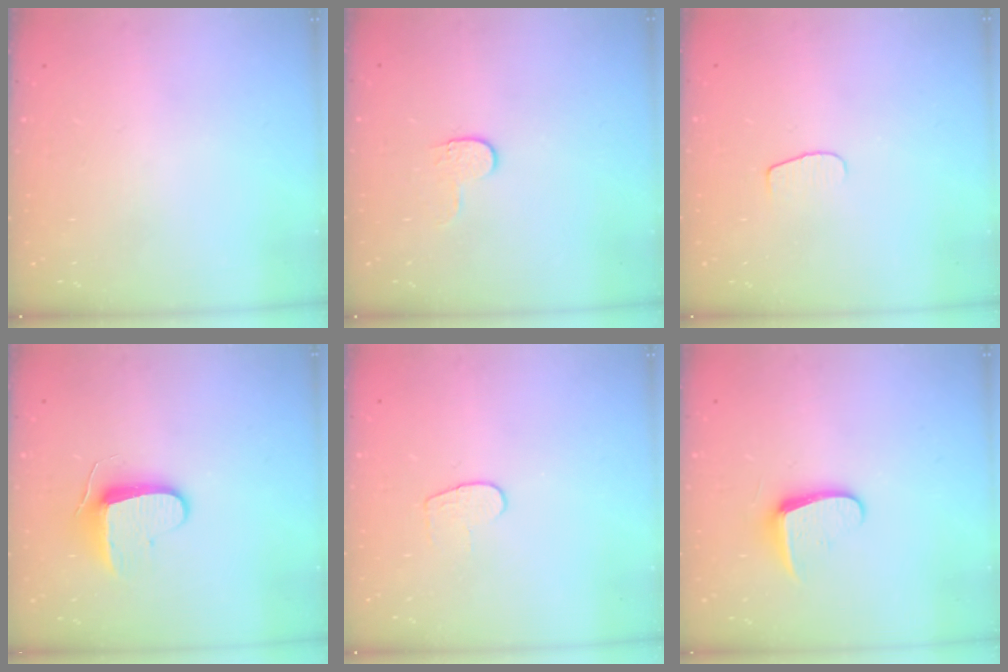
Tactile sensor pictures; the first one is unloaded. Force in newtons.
{"total": 4.3, "press": 4.3, "slide": 0.5}
{"total": 4.8, "press": 4.8, "slide": 0.6}
{"total": 8.7, "press": 8.7, "slide": 0.6}
{"total": 5.4, "press": 5.4, "slide": 0.3}
{"total": 8.9, "press": 8.8, "slide": 0.8}